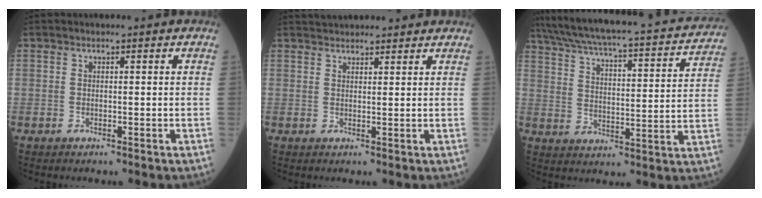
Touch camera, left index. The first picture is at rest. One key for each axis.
{"total": 7.4, "fx": 7.0, "fy": 1.3, "fz": 2.0, "tx": -0.028, "ty": 0.034, "tz": 0.096}
{"total": 25.6, "fx": 22.6, "fy": 4.0, "fz": 11.4, "tx": -0.196, "ty": -0.013, "tz": 0.299}